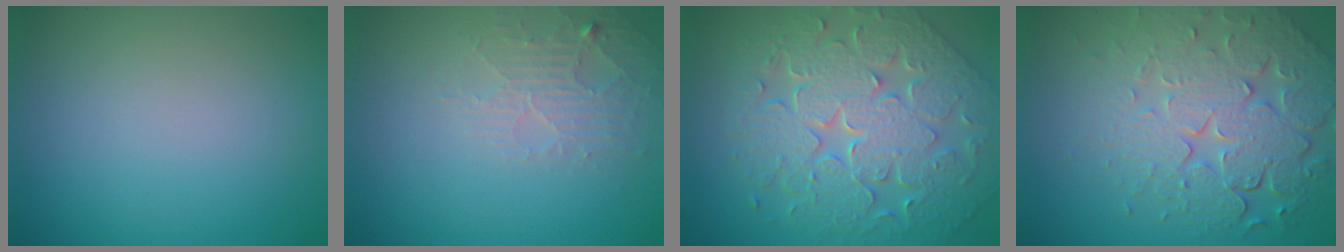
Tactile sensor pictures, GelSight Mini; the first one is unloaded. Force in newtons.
{"total": 2.6, "press": 2.6, "slide": 0.4}
{"total": 7.8, "press": 6.7, "slide": 4.0}
{"total": 8.2, "press": 5.8, "slide": 5.8}